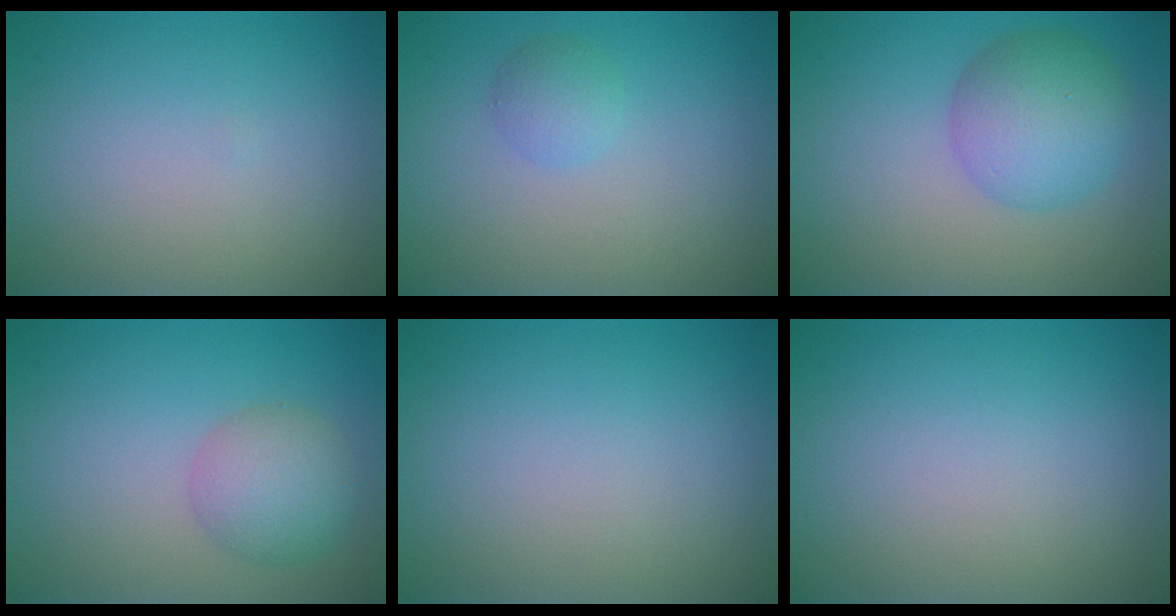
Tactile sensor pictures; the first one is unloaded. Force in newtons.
{"total": 1.6, "press": 1.6, "slide": 0.1}
{"total": 5.3, "press": 5.3, "slide": 0.2}
{"total": 3.5, "press": 3.5, "slide": 0.1}
{"total": 0.0}
{"total": 0.0}